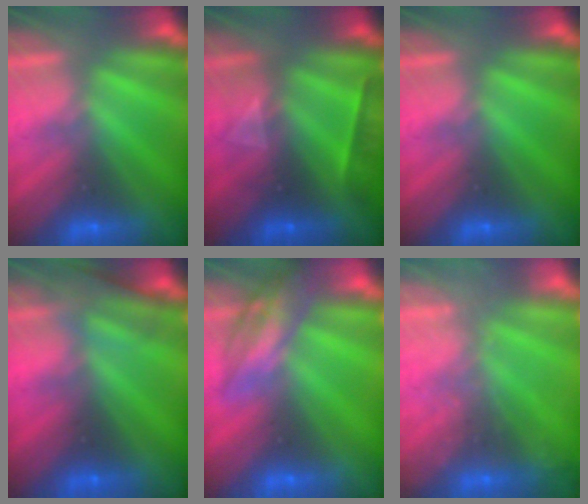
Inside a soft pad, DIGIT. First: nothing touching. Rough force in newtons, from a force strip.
{"total": 2.3}
{"total": 0.0}
{"total": 2.8}
{"total": 2.4}
{"total": 2.3}